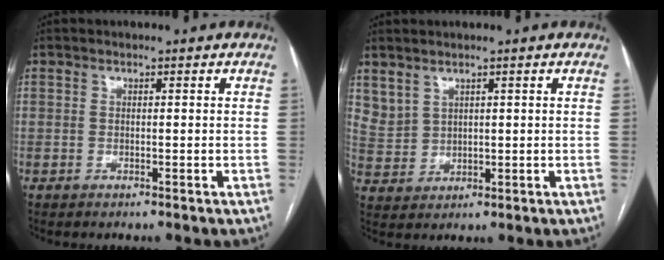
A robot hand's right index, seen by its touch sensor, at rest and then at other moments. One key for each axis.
{"total": 4.0, "fx": 3.0, "fy": 2.3, "fz": 1.1, "tx": -0.025, "ty": 0.003, "tz": 0.075}